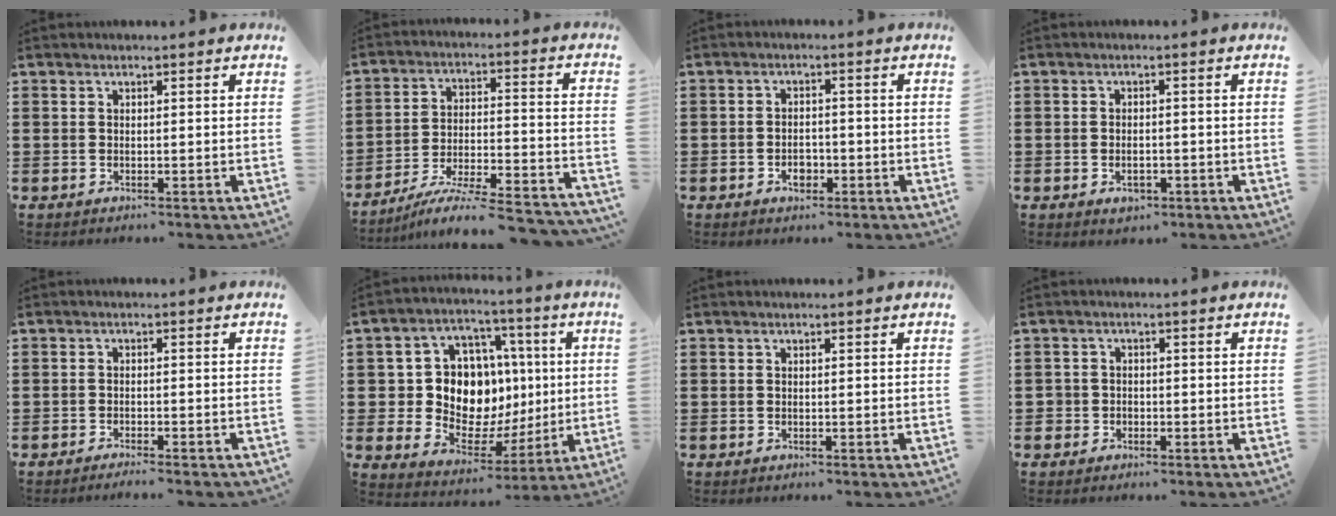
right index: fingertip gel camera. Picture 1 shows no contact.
{"total": 7.8, "force": [-6.9, 0.1, 3.7], "torque": [-0.064, -0.006, -0.138]}
{"total": 2.7, "force": [-1.2, 1.7, 1.7], "torque": [-0.025, 0.000, -0.024]}
{"total": 2.3, "force": [-0.9, 1.3, 1.6], "torque": [-0.032, 0.002, -0.018]}
{"total": 1.5, "force": [-1.4, -0.2, 0.4], "torque": [-0.008, 0.002, -0.028]}
{"total": 11.9, "force": [1.6, 9.8, 6.5], "torque": [-0.136, 0.000, 0.039]}
{"total": 0.0}
{"total": 1.6, "force": [-0.8, 1.4, 0.0], "torque": [-0.006, 0.003, -0.020]}